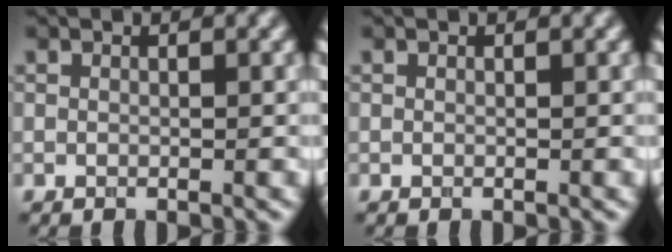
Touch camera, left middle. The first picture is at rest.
{"total": 0.0}